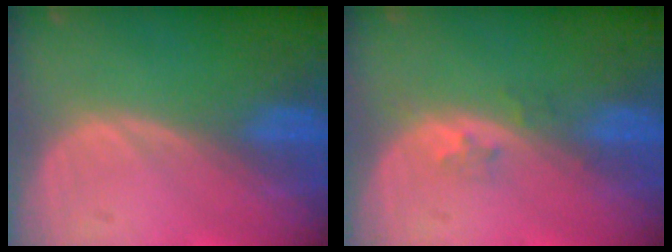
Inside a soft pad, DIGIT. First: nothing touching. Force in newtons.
{"total": 1.9, "press": 1.4, "slide": 1.2}